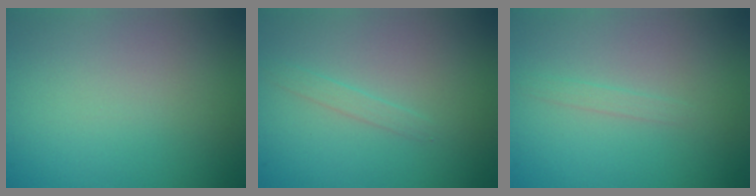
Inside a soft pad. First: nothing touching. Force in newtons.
{"total": 0.9, "press": 0.9, "slide": 0.2}
{"total": 0.8, "press": 0.8, "slide": 0.0}